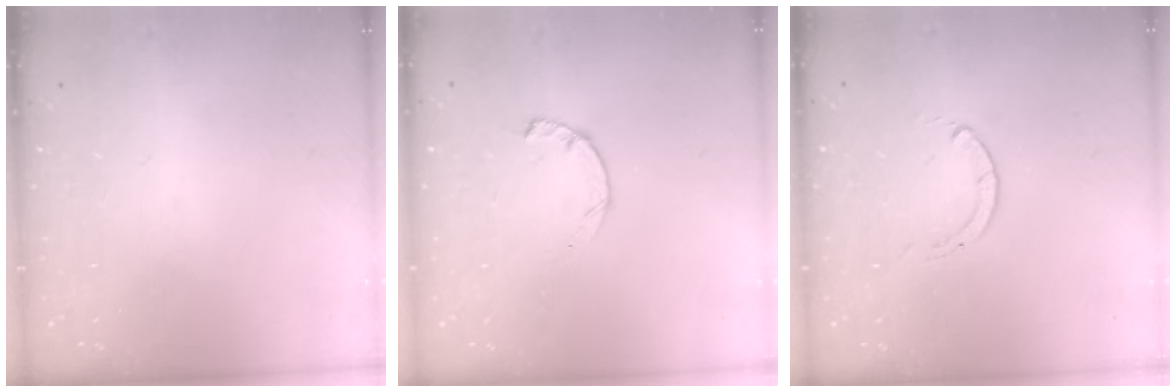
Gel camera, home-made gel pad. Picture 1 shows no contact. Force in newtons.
{"total": 2.3, "press": 2.3, "slide": 0.4}
{"total": 0.0}